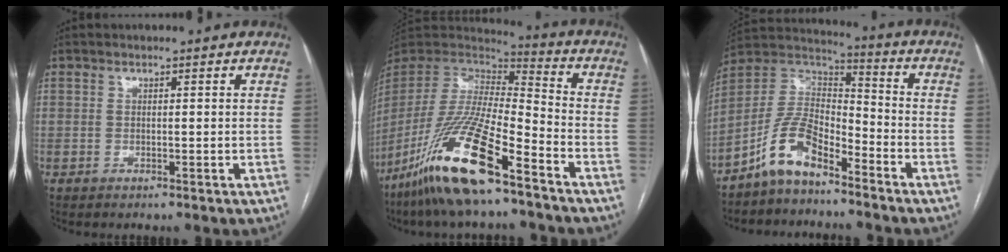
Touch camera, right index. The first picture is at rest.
{"total": 20.0, "force": [-12.9, 2.6, 15.1], "torque": [-0.337, -0.047, -0.248]}
{"total": 9.9, "force": [-6.8, 3.9, 6.1], "torque": [-0.137, 0.024, -0.135]}